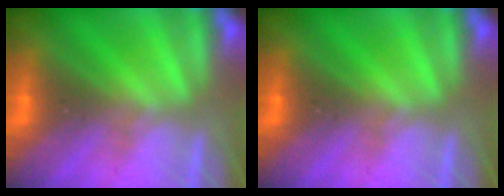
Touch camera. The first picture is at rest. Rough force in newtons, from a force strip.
{"total": 0.0}